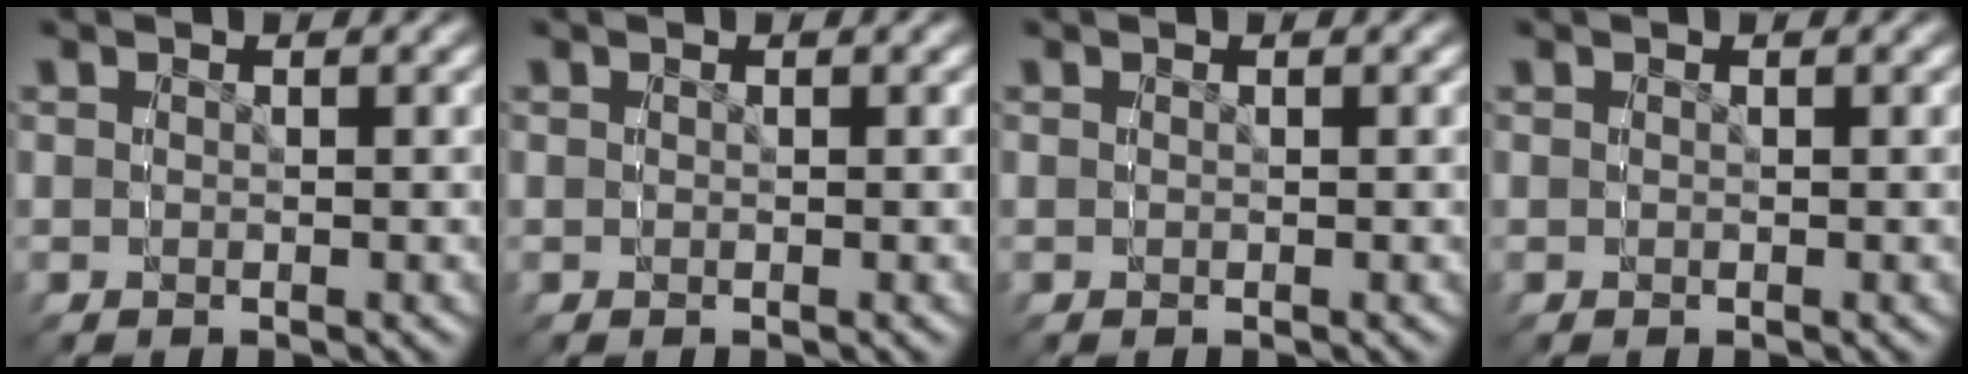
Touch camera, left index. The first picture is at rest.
{"total": 0.0}
{"total": 0.0}
{"total": 0.0}